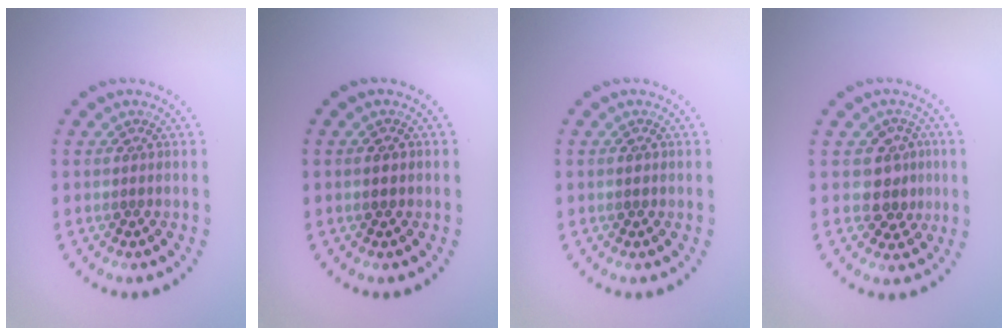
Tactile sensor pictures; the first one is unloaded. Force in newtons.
{"total": 1.5, "press": 1.5, "slide": 0.1}
{"total": 0.8, "press": 0.8, "slide": 0.2}
{"total": 3.2, "press": 2.9, "slide": 1.3}